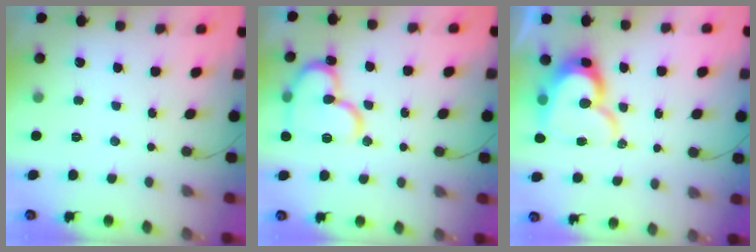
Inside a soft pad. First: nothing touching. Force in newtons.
{"total": 17.2, "press": 17.1, "slide": 1.6}
{"total": 14.7, "press": 14.6, "slide": 1.2}